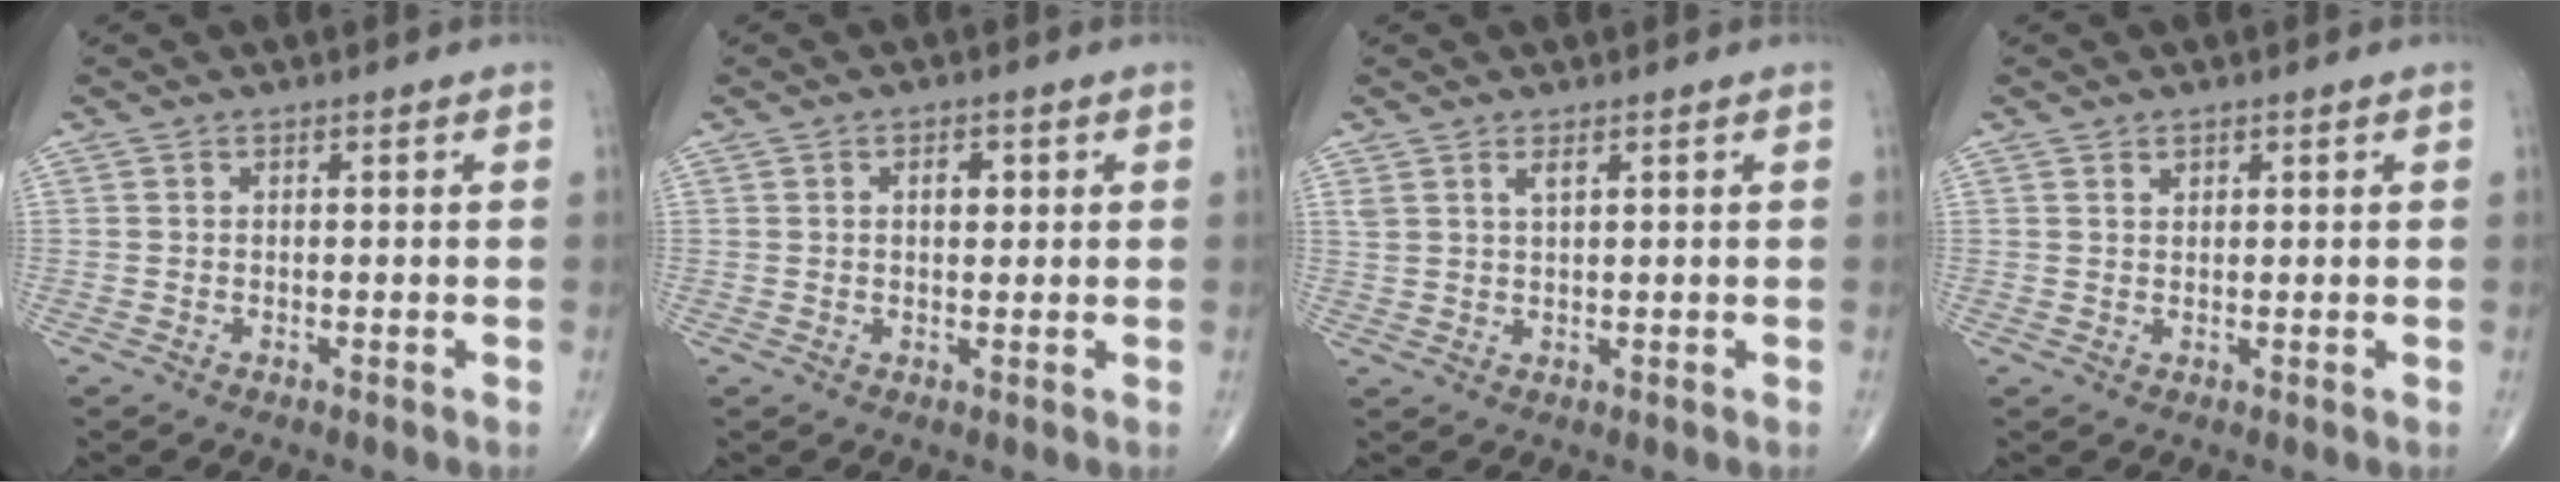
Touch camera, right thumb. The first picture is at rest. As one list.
[{"total": 2.9, "force": [0.8, 1.6, 2.2], "torque": [-0.026, -0.001, 0.010]}, {"total": 2.2, "force": [1.3, 0.7, 1.6], "torque": [-0.034, -0.002, 0.029]}, {"total": 1.2, "force": [0.8, 0.8, 0.6], "torque": [-0.002, -0.004, 0.012]}]